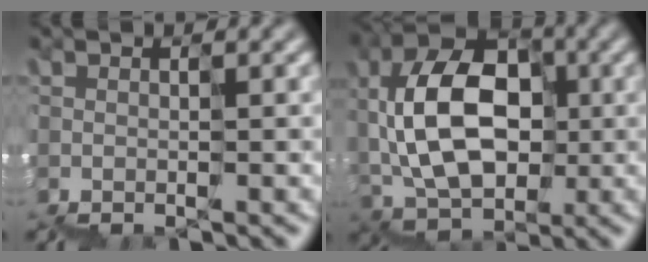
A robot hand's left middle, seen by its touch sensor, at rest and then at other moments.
{"total": 7.8, "force": [1.1, 5.4, 5.5], "torque": [-0.118, 0.037, 0.017]}